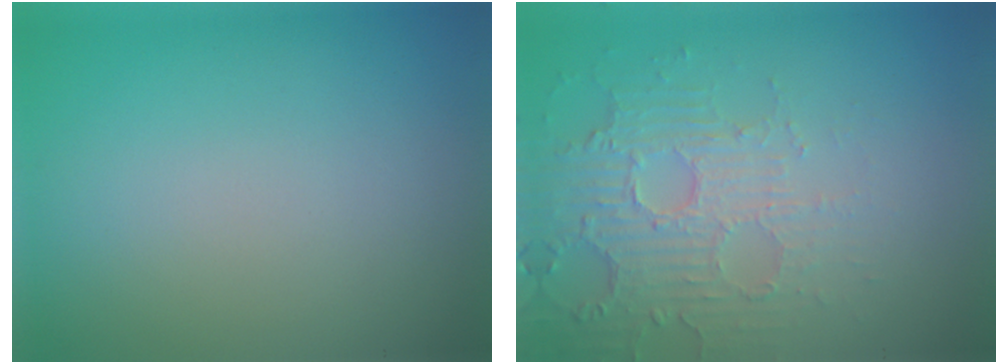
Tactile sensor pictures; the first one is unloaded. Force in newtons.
{"total": 4.6, "press": 3.4, "slide": 3.2}